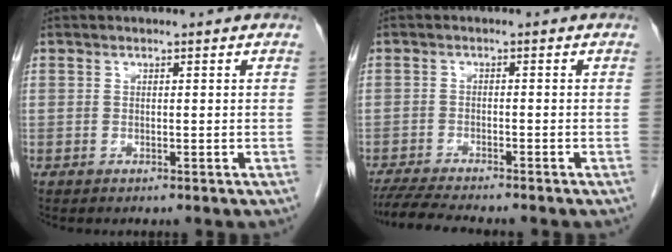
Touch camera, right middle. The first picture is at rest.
{"total": 7.1, "force": [-6.4, 0.1, 3.1], "torque": [-0.052, -0.019, -0.105]}